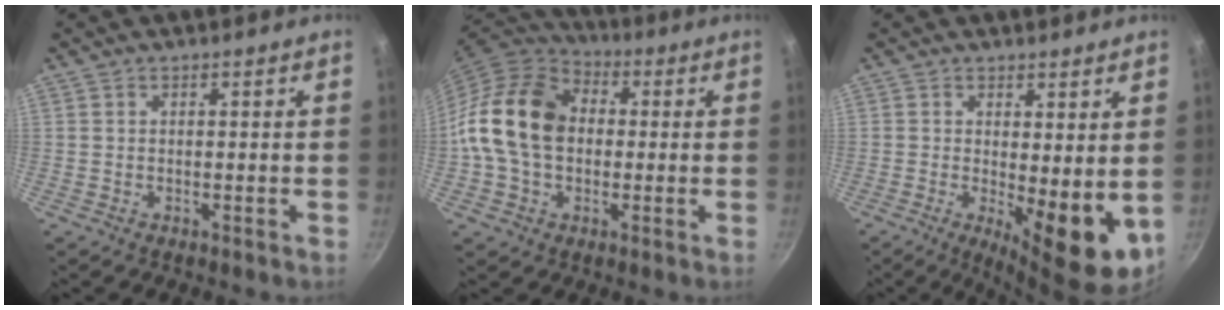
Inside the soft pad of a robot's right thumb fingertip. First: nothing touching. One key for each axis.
{"total": 17.1, "fx": 0.2, "fy": 12.6, "fz": 11.5, "tx": -0.190, "ty": 0.030, "tz": -0.010}
{"total": 9.8, "fx": -0.3, "fy": 3.3, "fz": 9.3, "tx": -0.116, "ty": -0.017, "tz": 0.007}